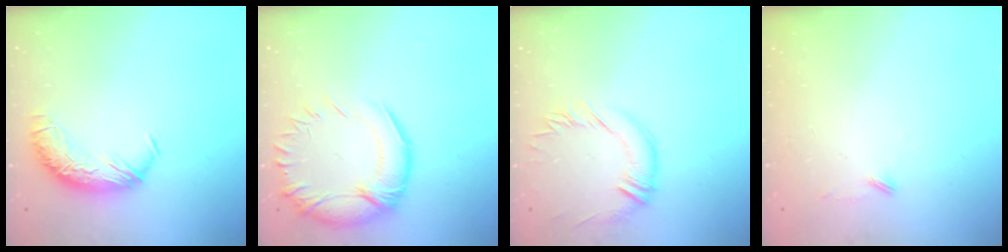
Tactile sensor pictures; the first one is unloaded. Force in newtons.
{"total": 6.0, "press": 5.0, "slide": 3.4}
{"total": 0.9, "press": 0.8, "slide": 0.4}
{"total": 8.7, "press": 8.7, "slide": 0.5}